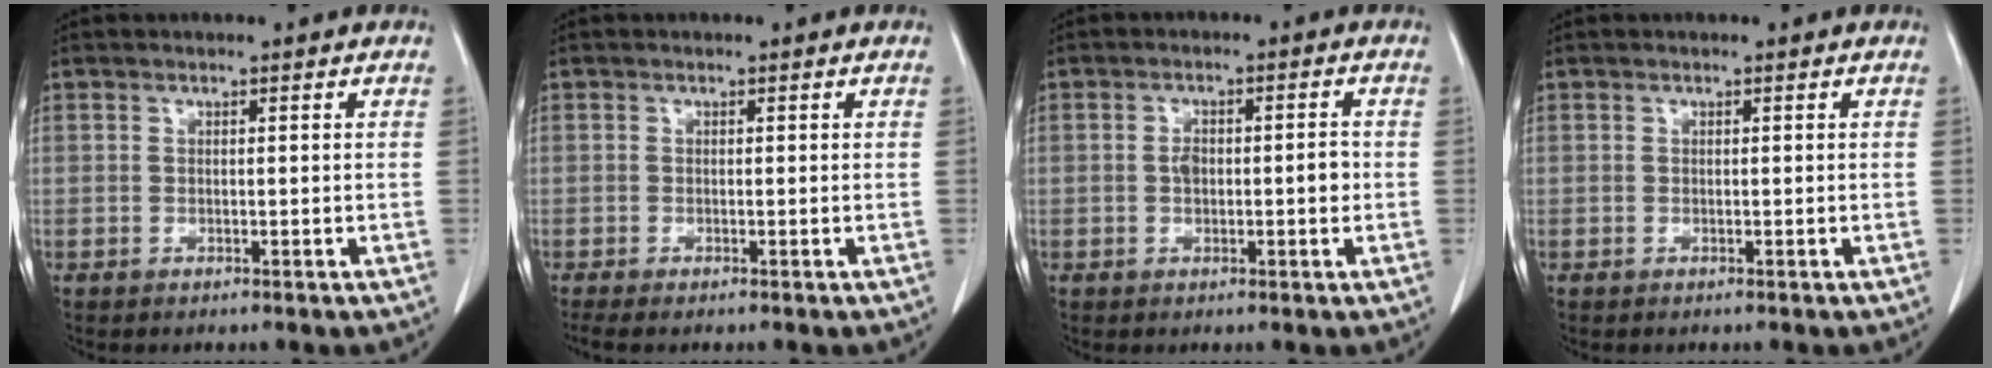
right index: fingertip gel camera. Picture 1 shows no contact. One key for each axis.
{"total": 1.0, "fx": -0.8, "fy": 0.1, "fz": 0.7, "tx": -0.018, "ty": -0.006, "tz": -0.016}
{"total": 4.1, "fx": -0.3, "fy": 1.8, "fz": 3.7, "tx": -0.062, "ty": 0.008, "tz": -0.003}
{"total": 0.0}